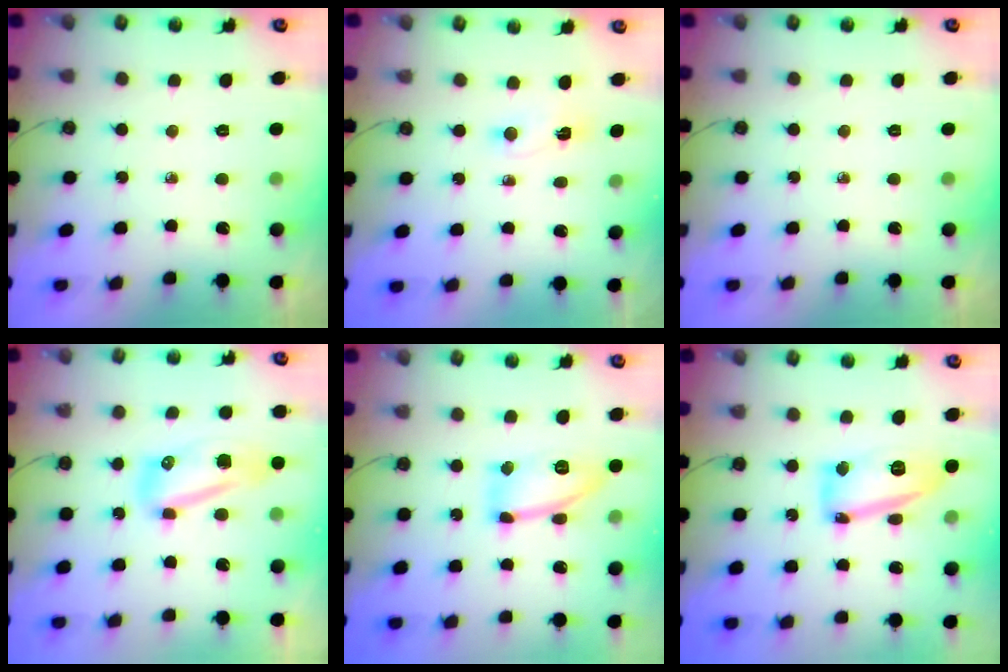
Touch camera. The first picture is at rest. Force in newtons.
{"total": 2.0, "press": 1.6, "slide": 1.2}
{"total": 0.0}
{"total": 10.2, "press": 10.2, "slide": 0.4}
{"total": 14.5, "press": 14.4, "slide": 1.1}
{"total": 19.1, "press": 16.1, "slide": 10.2}